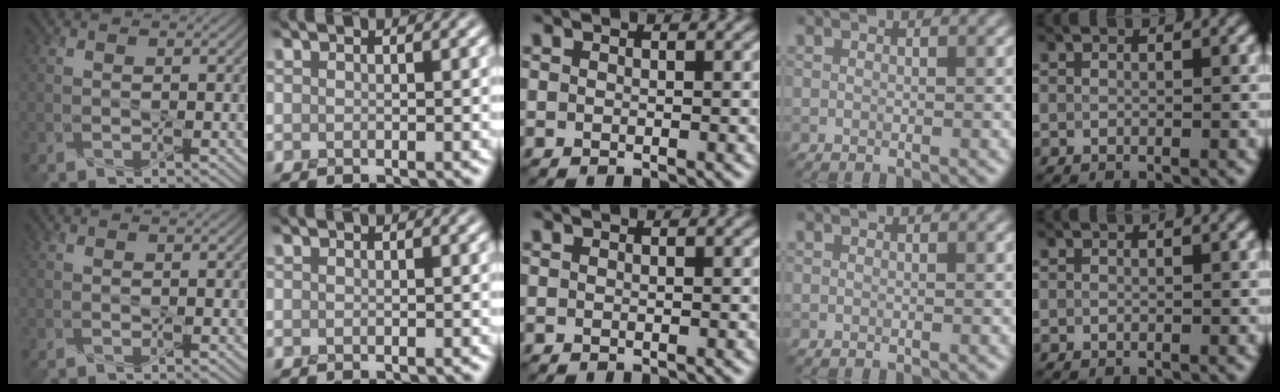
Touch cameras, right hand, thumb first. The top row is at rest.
{}